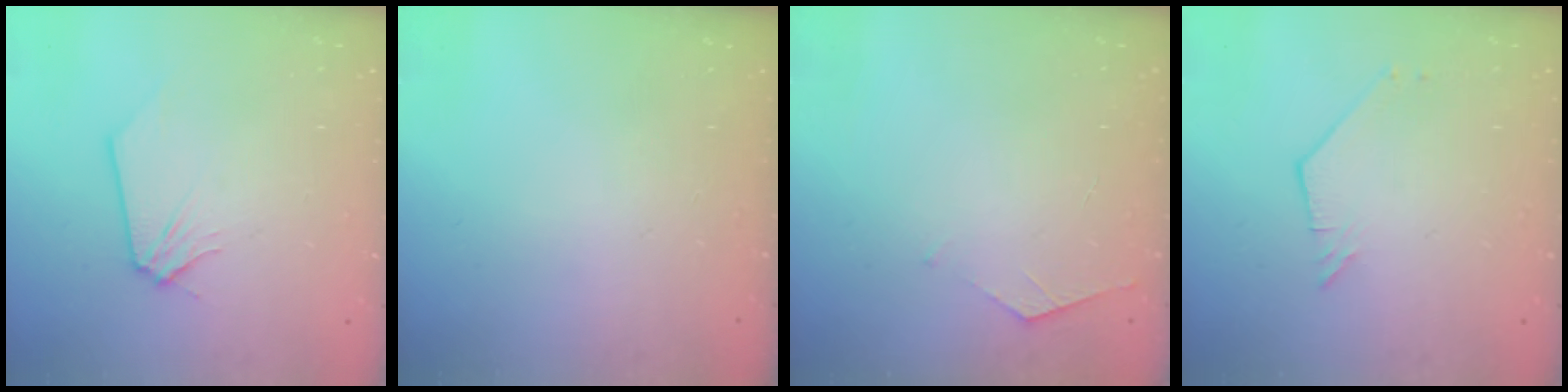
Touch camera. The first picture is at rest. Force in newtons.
{"total": 0.0}
{"total": 3.7, "press": 3.6, "slide": 0.4}
{"total": 1.8, "press": 1.8, "slide": 0.1}